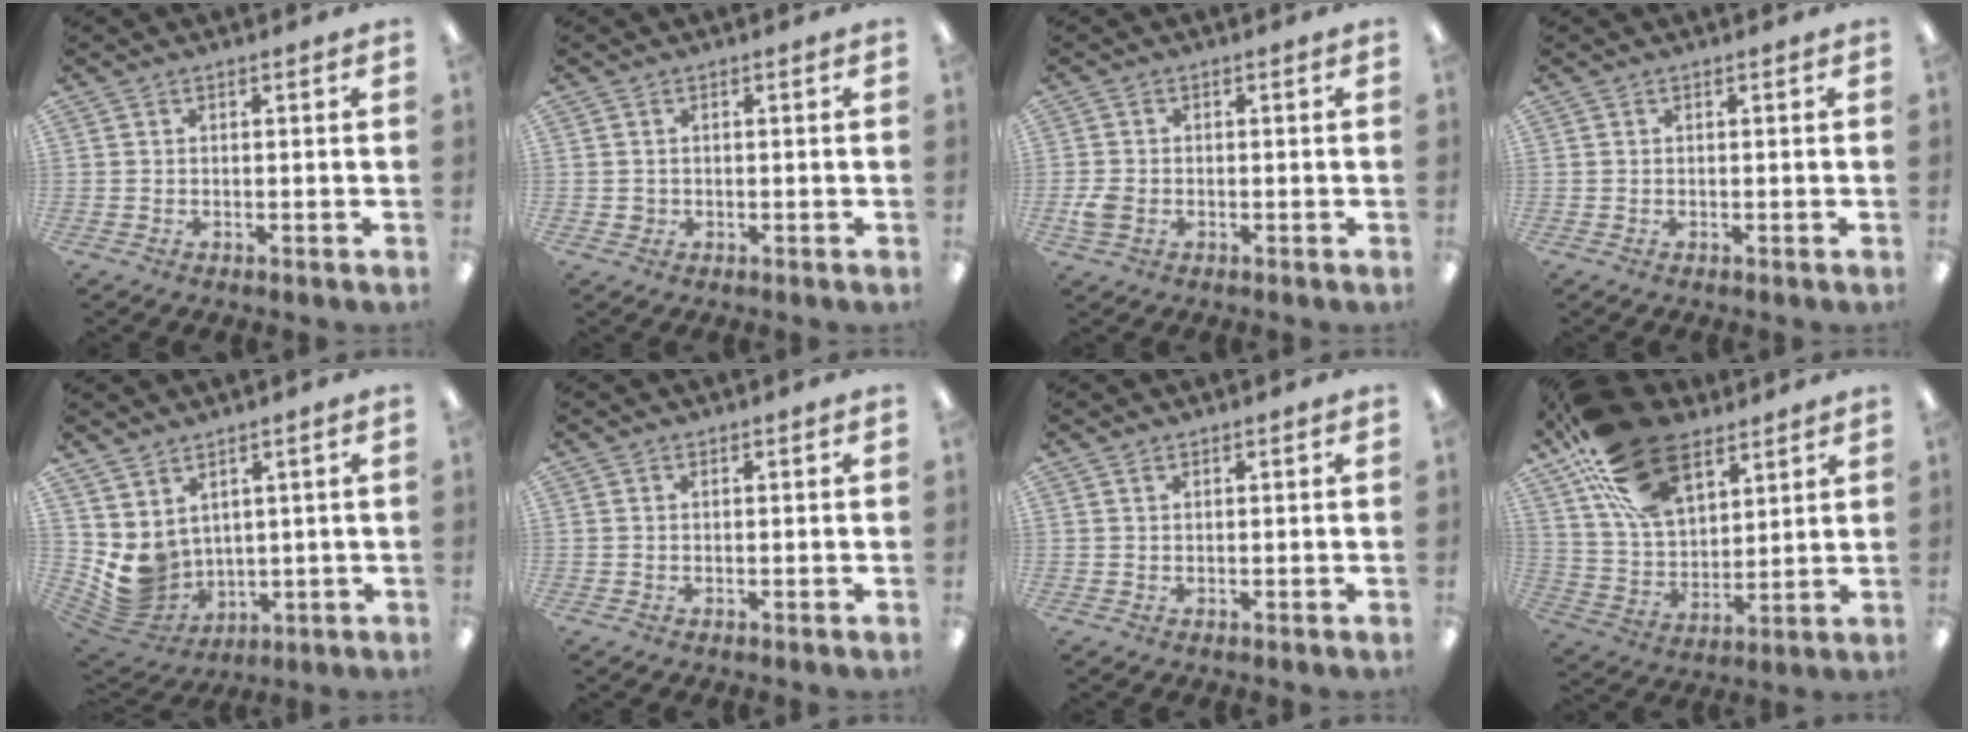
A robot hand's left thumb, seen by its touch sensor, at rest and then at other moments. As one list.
[{"total": 1.1, "force": [0.1, 1.1, 0.2], "torque": [-0.005, 0.005, -0.001]}, {"total": 3.6, "force": [-1.0, 2.6, 2.2], "torque": [-0.033, 0.003, -0.020]}, {"total": 0.0}, {"total": 7.3, "force": [3.6, 6.0, 2.0], "torque": [-0.074, -0.040, 0.080]}, {"total": 0.0}, {"total": 0.8, "force": [0.6, 0.3, 0.4], "torque": [-0.009, 0.002, 0.010]}, {"total": 21.6, "force": [12.6, 12.4, 12.5], "torque": [-0.242, -0.047, 0.234]}]